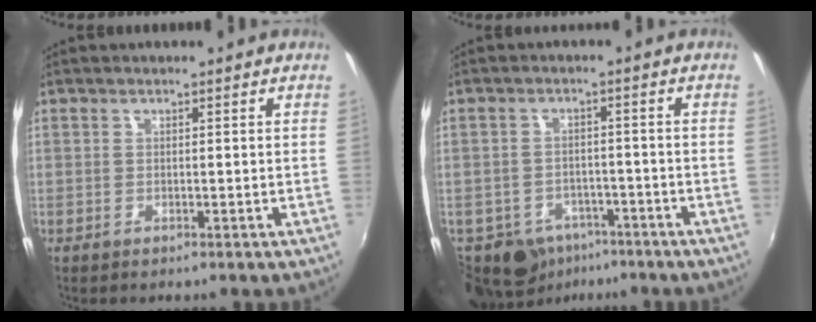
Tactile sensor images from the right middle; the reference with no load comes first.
{"total": 14.8, "force": [-8.4, 10.8, 5.7], "torque": [-0.165, -0.008, -0.108]}